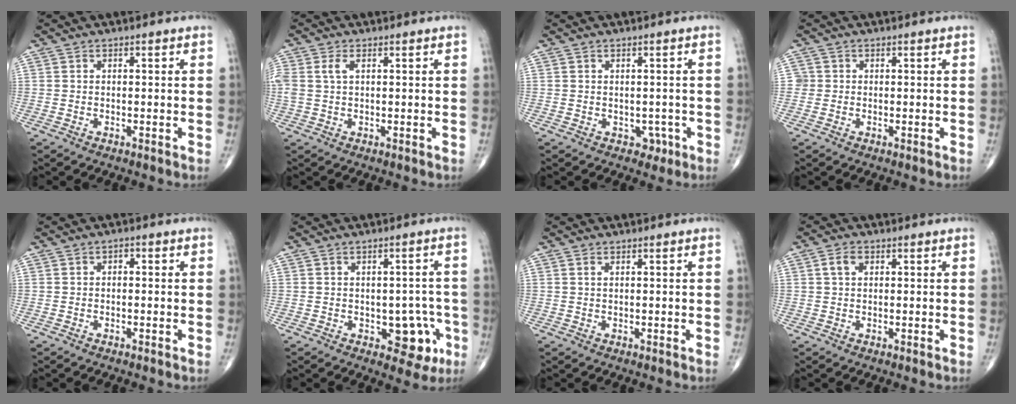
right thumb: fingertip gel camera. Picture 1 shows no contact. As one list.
[{"total": 3.2, "force": [1.0, 1.7, 2.6], "torque": [-0.072, 0.012, 0.022]}, {"total": 2.2, "force": [-0.5, 1.9, 1.0], "torque": [0.004, 0.003, -0.003]}, {"total": 1.4, "force": [0.0, 1.4, 0.0], "torque": [0.009, 0.005, -0.004]}, {"total": 1.2, "force": [0.1, 0.7, 0.9], "torque": [-0.007, 0.004, -0.005]}, {"total": 7.2, "force": [-2.4, 4.4, 5.2], "torque": [-0.027, 0.013, -0.024]}, {"total": 0.7, "force": [0.4, 0.2, 0.5], "torque": [-0.014, 0.004, 0.008]}, {"total": 2.4, "force": [0.8, 1.6, 1.6], "torque": [-0.031, 0.006, 0.013]}]